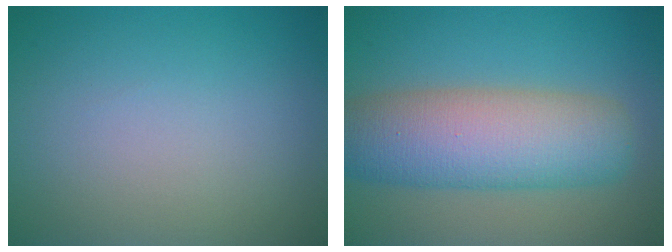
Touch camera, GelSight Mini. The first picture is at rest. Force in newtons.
{"total": 8.9, "press": 8.9, "slide": 0.2}